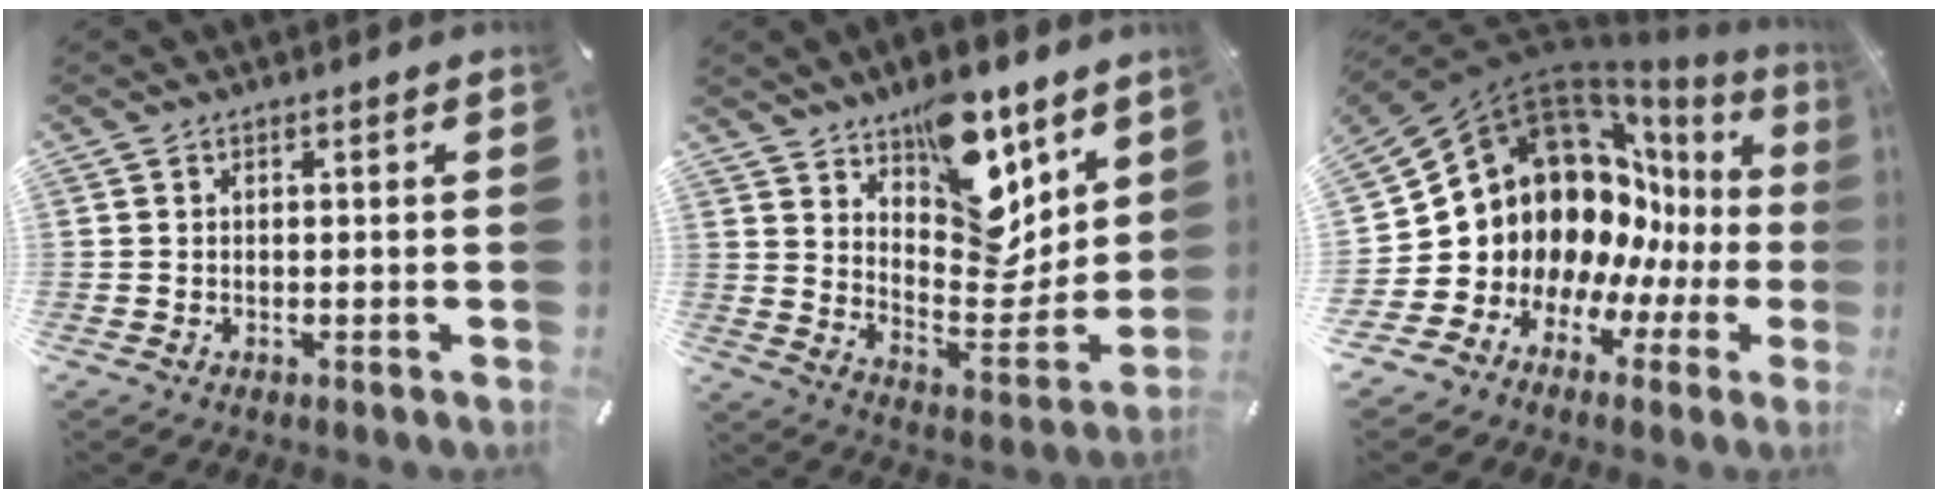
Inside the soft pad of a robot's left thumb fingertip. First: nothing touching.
{"total": 16.5, "force": [12.3, 8.0, 7.4], "torque": [-0.086, -0.104, 0.219]}
{"total": 16.8, "force": [4.2, 14.3, 7.7], "torque": [-0.130, -0.088, 0.109]}